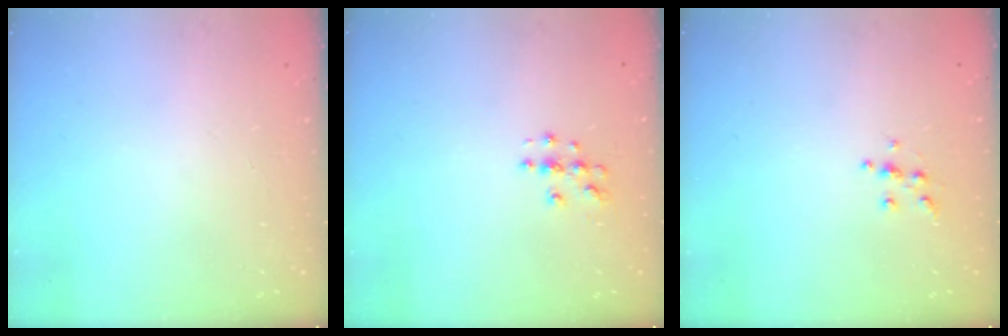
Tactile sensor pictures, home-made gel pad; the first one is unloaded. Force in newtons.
{"total": 3.8, "press": 3.8, "slide": 0.2}
{"total": 5.8, "press": 5.7, "slide": 0.5}